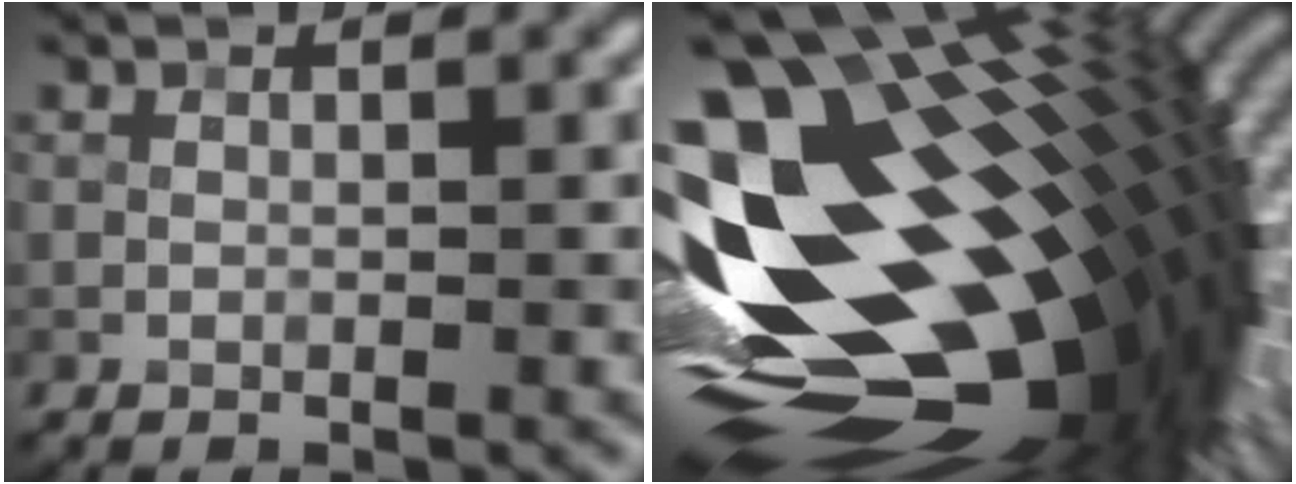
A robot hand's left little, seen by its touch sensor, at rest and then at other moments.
{"total": 20.1, "force": [-0.2, 10.5, 17.2], "torque": [-0.287, -0.020, 0.005]}